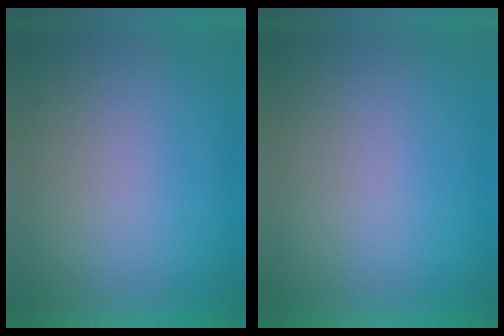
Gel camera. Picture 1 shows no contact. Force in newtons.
{"total": 1.1}